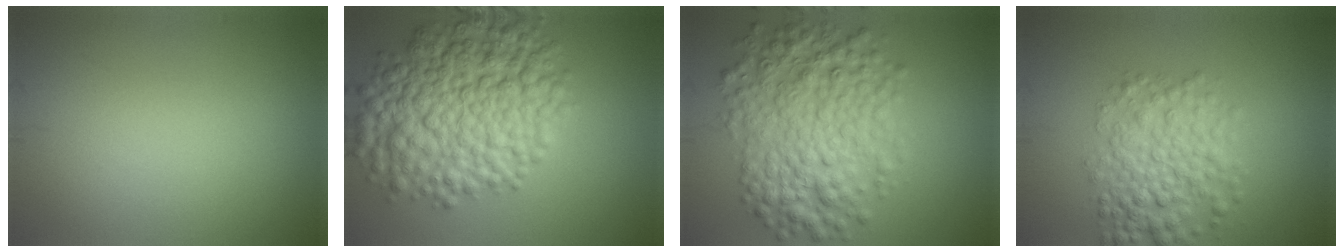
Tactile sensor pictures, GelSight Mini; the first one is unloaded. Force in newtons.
{"total": 11.0, "press": 11.0, "slide": 0.1}
{"total": 8.0, "press": 8.0, "slide": 0.1}
{"total": 5.3, "press": 5.3, "slide": 0.1}